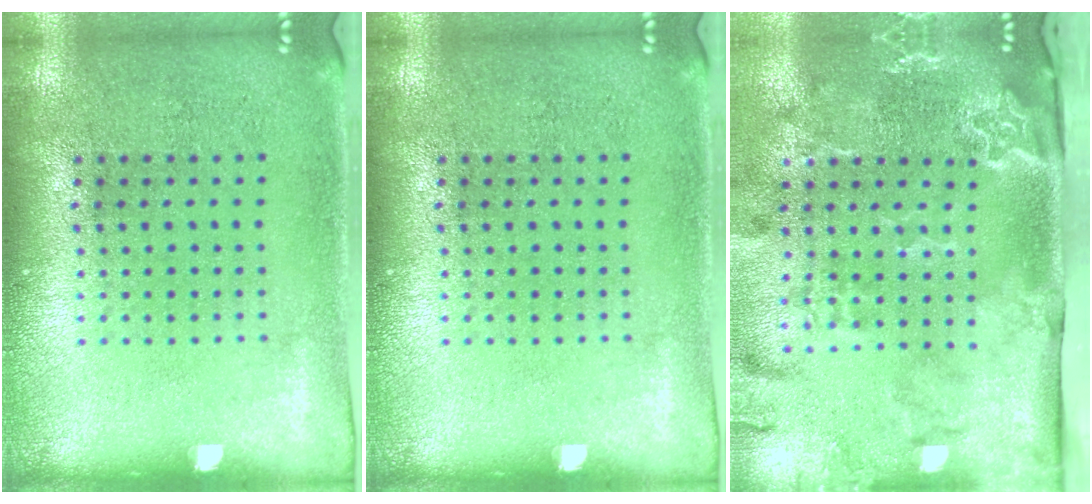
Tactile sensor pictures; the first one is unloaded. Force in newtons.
{"total": 0.0}
{"total": 3.3, "press": 2.4, "slide": 2.2}